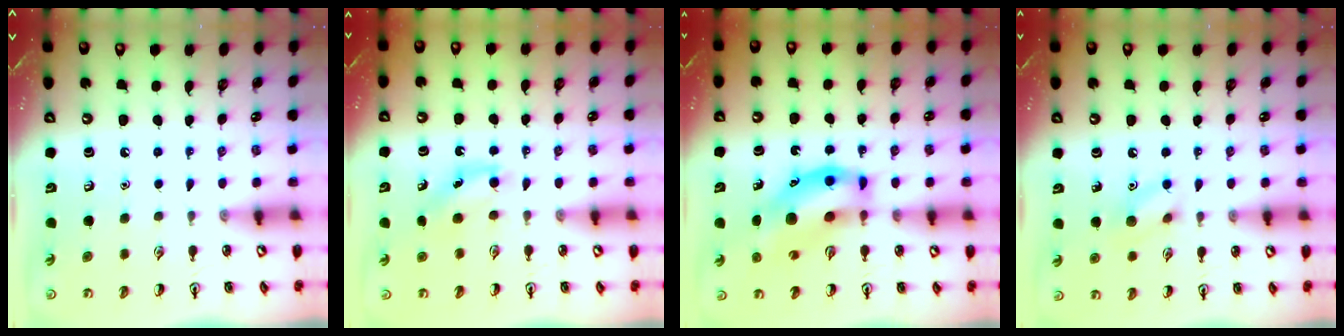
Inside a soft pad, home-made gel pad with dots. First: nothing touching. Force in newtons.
{"total": 4.4, "press": 4.2, "slide": 1.4}
{"total": 14.8, "press": 14.3, "slide": 3.9}
{"total": 7.5, "press": 7.4, "slide": 0.6}